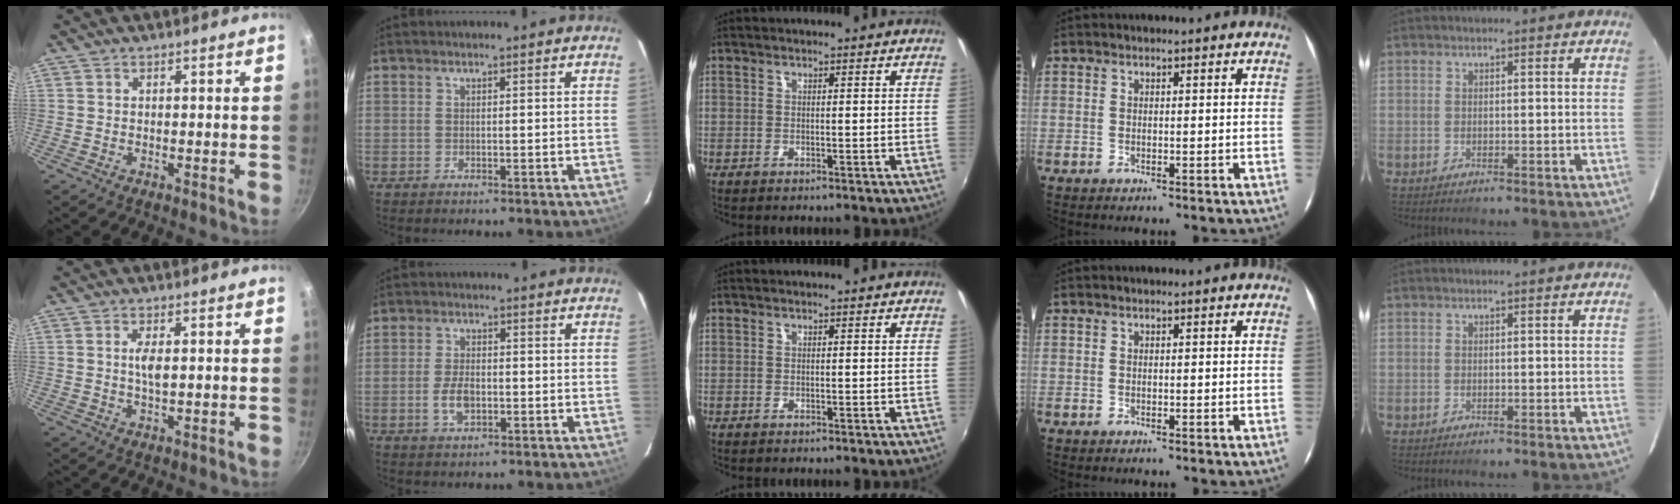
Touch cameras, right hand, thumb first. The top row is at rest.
{"thumb": {"total": 3.3, "force": [0.5, 1.2, 3.0], "torque": [-0.054, -0.001, 0.010]}, "index": {"total": 4.7, "force": [-1.4, 2.5, 3.8], "torque": [-0.080, -0.001, -0.023]}}